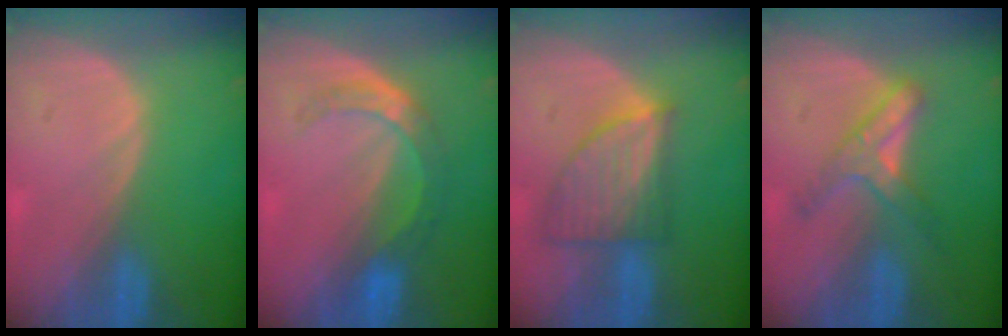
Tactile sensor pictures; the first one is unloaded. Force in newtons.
{"total": 5.6, "press": 5.2, "slide": 2.1}
{"total": 7.6, "press": 6.7, "slide": 3.5}
{"total": 5.1, "press": 5.1, "slide": 0.3}